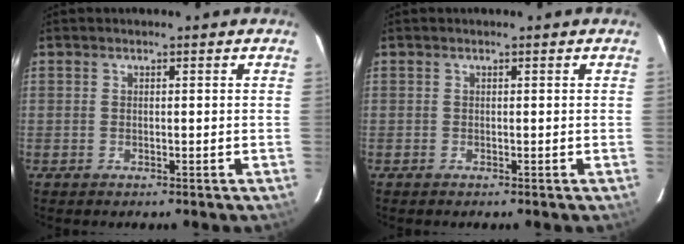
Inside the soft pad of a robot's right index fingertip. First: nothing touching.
{"total": 0.0}